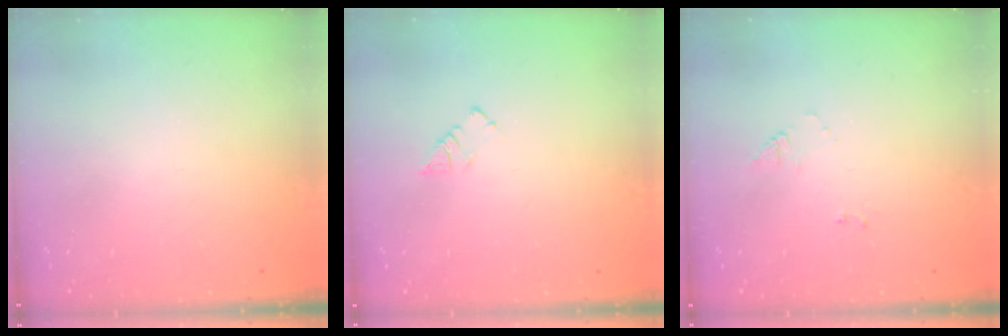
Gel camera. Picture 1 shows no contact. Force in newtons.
{"total": 2.9, "press": 2.9, "slide": 0.4}
{"total": 6.0, "press": 6.0, "slide": 0.7}